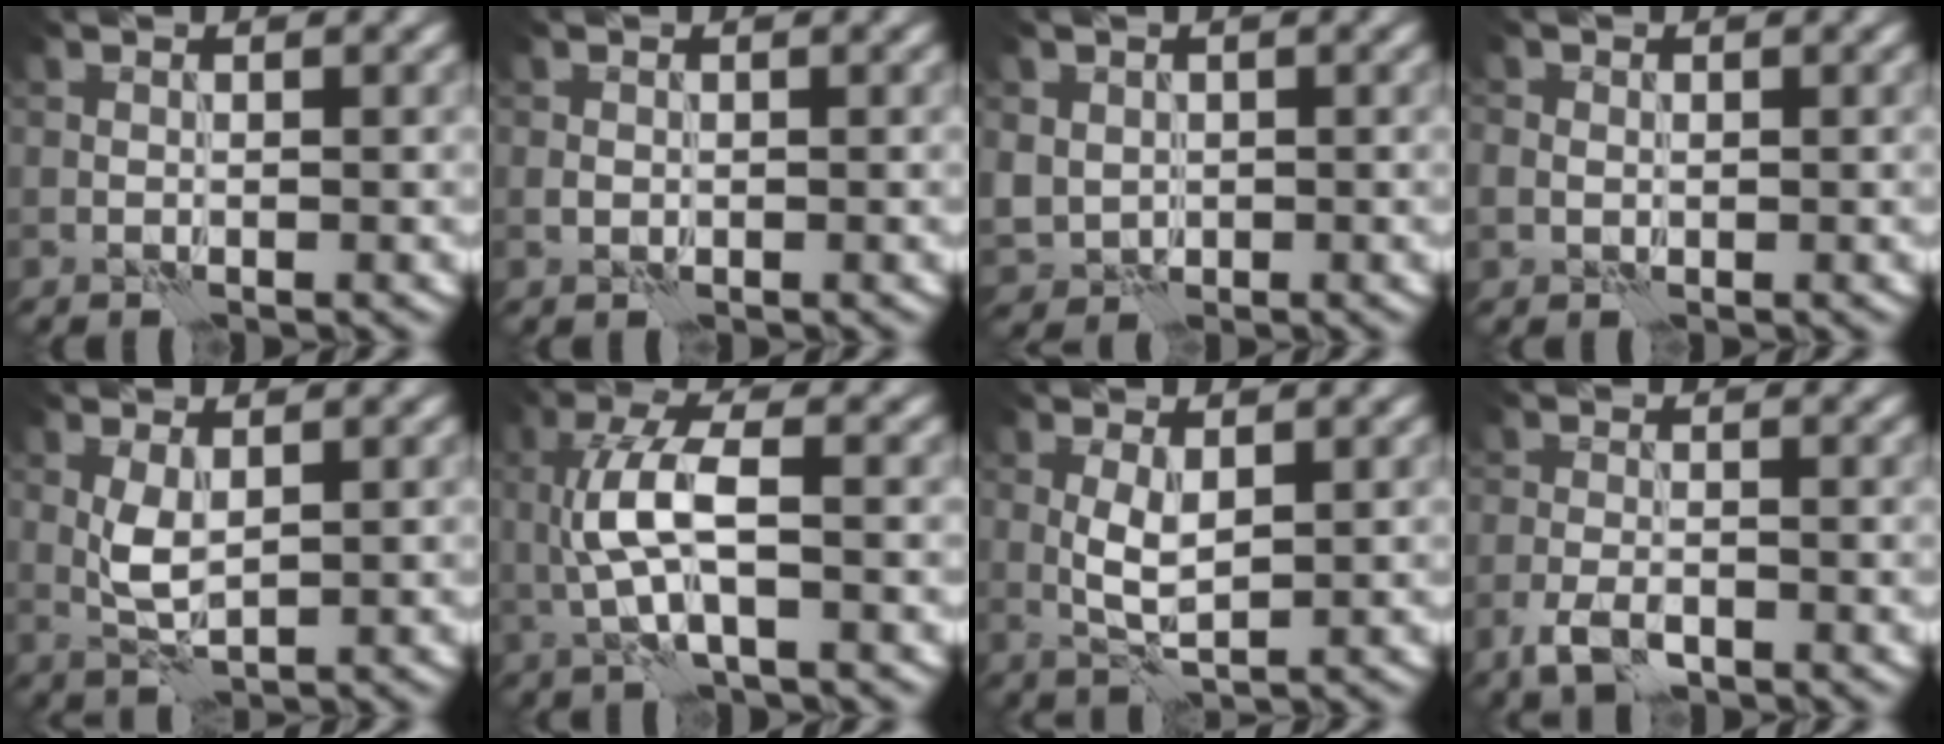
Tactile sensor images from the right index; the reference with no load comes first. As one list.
[{"total": 0.6, "force": [0.1, 0.6, 0.0], "torque": [-0.002, -0.002, 0.000]}, {"total": 3.1, "force": [0.4, 3.0, 0.6], "torque": [-0.024, -0.002, 0.010]}, {"total": 1.5, "force": [0.3, 1.4, 0.4], "torque": [-0.005, -0.001, 0.005]}, {"total": 2.4, "force": [0.6, 1.1, 2.1], "torque": [-0.051, 0.000, 0.011]}, {"total": 5.3, "force": [0.4, 1.8, 4.9], "torque": [-0.109, 0.001, 0.003]}, {"total": 2.5, "force": [0.5, 1.0, 2.2], "torque": [-0.050, -0.002, 0.011]}, {"total": 2.7, "force": [-1.7, 1.3, 1.7], "torque": [-0.038, -0.003, -0.040]}]